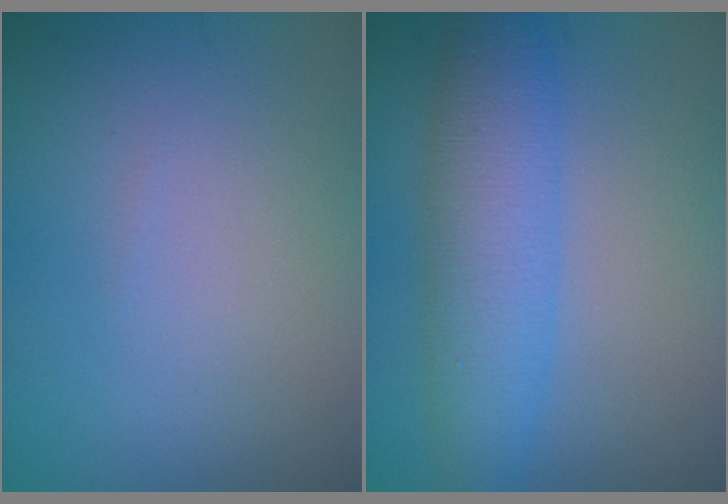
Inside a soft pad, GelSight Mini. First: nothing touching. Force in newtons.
{"total": 4.5, "press": 4.5, "slide": 0.1}